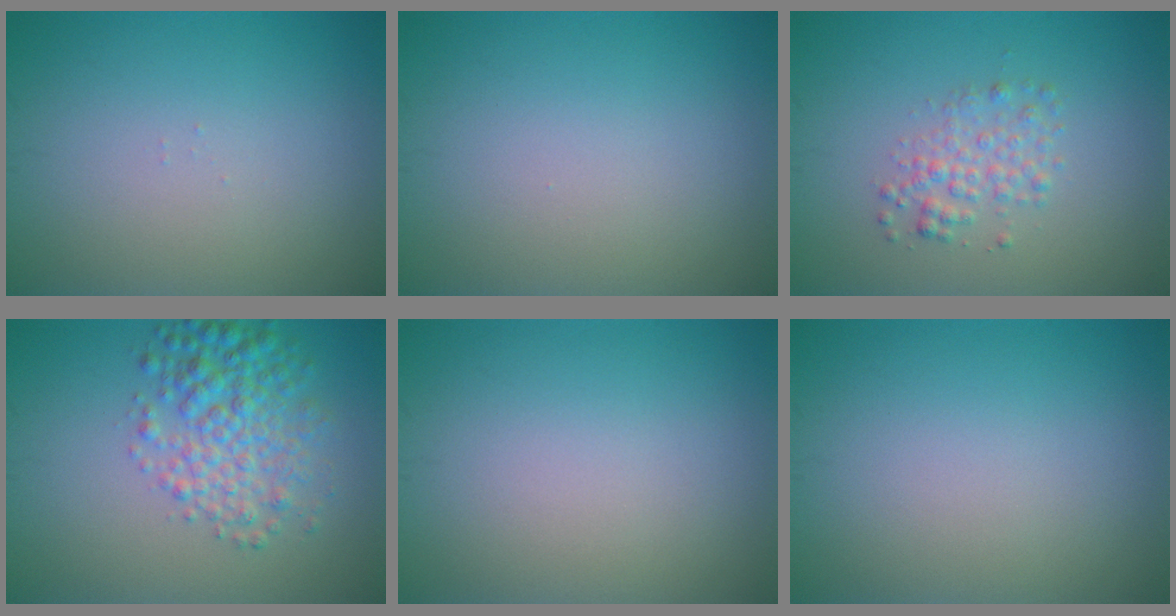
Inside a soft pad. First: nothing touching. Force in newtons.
{"total": 0.0}
{"total": 2.3, "press": 2.3, "slide": 0.1}
{"total": 4.9, "press": 4.9, "slide": 0.1}
{"total": 0.0}
{"total": 0.0}